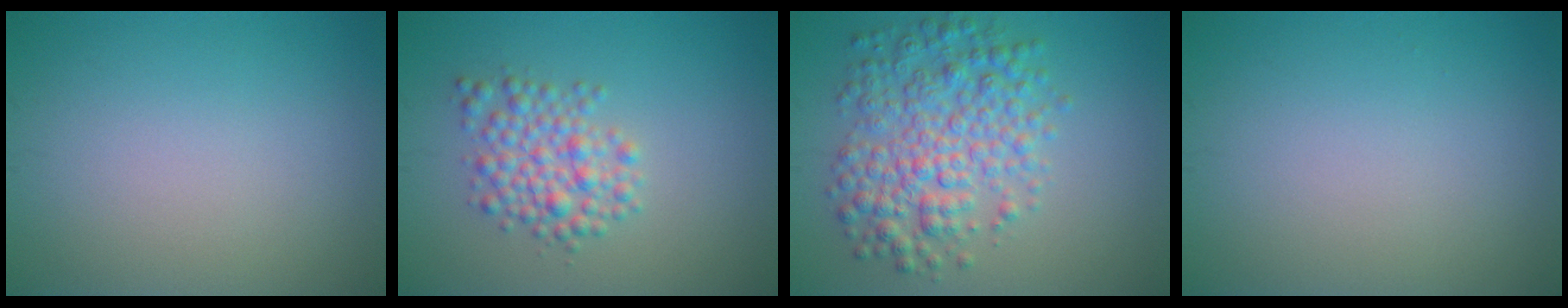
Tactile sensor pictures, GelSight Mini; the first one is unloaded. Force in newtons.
{"total": 3.6, "press": 3.6, "slide": 0.1}
{"total": 6.3, "press": 6.3, "slide": 0.1}
{"total": 0.0}